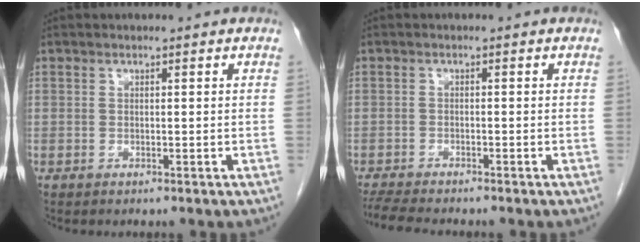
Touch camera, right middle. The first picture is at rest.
{"total": 5.3, "force": [-4.8, 0.0, 2.1], "torque": [-0.041, -0.020, -0.082]}